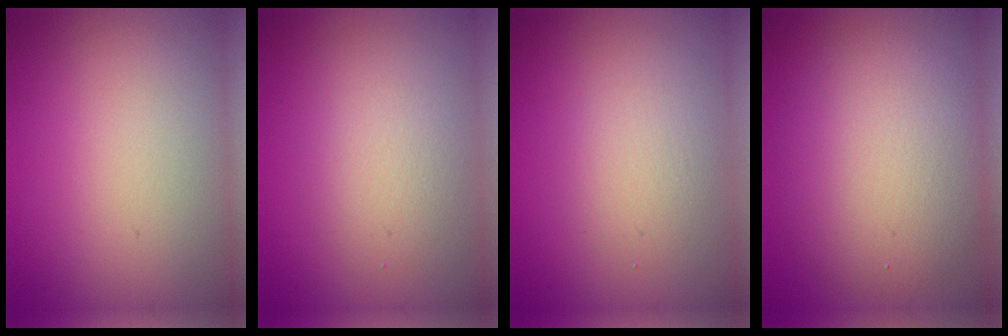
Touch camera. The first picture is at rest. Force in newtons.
{"total": 2.5, "press": 2.5, "slide": 0.2}
{"total": 2.3, "press": 2.3, "slide": 0.1}
{"total": 6.8, "press": 6.8, "slide": 0.3}